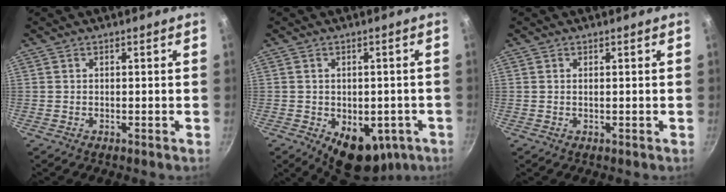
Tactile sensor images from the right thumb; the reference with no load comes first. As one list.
[{"total": 11.9, "force": [-4.3, 7.6, 8.1], "torque": [-0.062, -0.002, -0.040]}, {"total": 0.5, "force": [0.1, 0.1, 0.5], "torque": [-0.010, -0.001, 0.003]}]